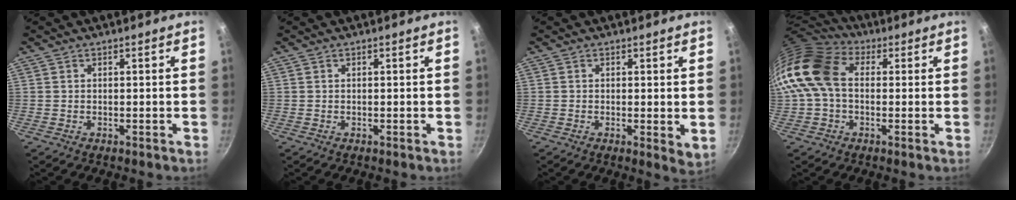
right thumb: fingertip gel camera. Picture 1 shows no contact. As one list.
[{"total": 0.0}, {"total": 3.1, "force": [0.3, 1.1, 2.9], "torque": [-0.038, -0.011, 0.003]}, {"total": 13.4, "force": [0.9, 9.7, 9.2], "torque": [-0.161, 0.028, -0.003]}]